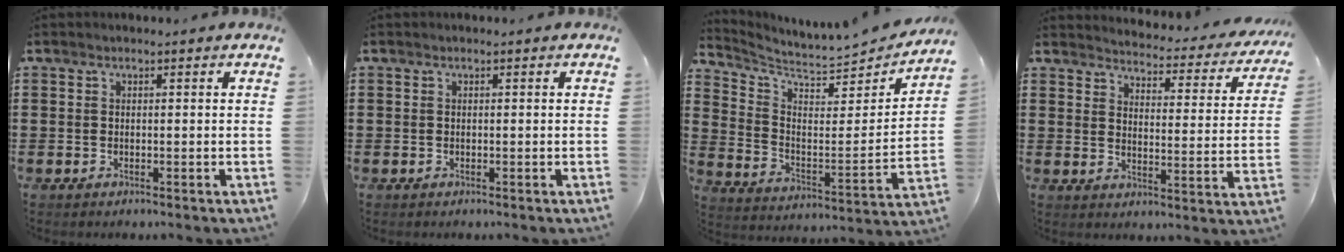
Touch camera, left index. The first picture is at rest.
{"total": 0.0}
{"total": 5.3, "force": [5.0, 0.5, 1.8], "torque": [-0.062, -0.050, 0.080]}
{"total": 2.9, "force": [2.9, -0.1, 0.3], "torque": [-0.022, -0.036, 0.041]}